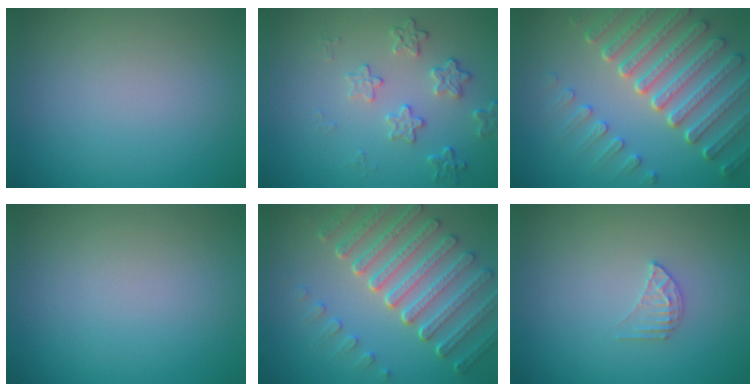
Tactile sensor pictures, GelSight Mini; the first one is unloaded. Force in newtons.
{"total": 2.6, "press": 2.0, "slide": 1.7}
{"total": 7.2, "press": 5.6, "slide": 4.6}
{"total": 0.0}
{"total": 7.2, "press": 5.4, "slide": 4.8}
{"total": 1.5, "press": 1.5, "slide": 0.2}